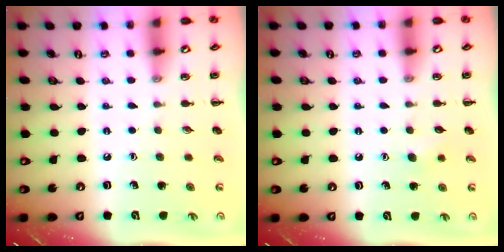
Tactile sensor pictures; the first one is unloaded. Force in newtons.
{"total": 4.4, "press": 4.3, "slide": 1.0}